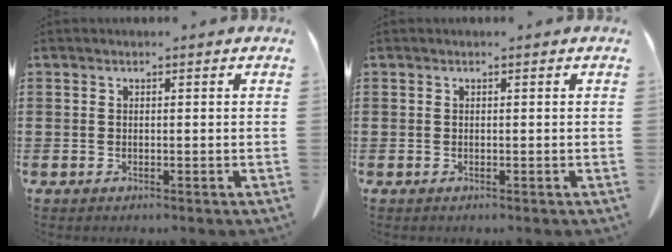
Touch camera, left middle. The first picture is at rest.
{"total": 0.0}